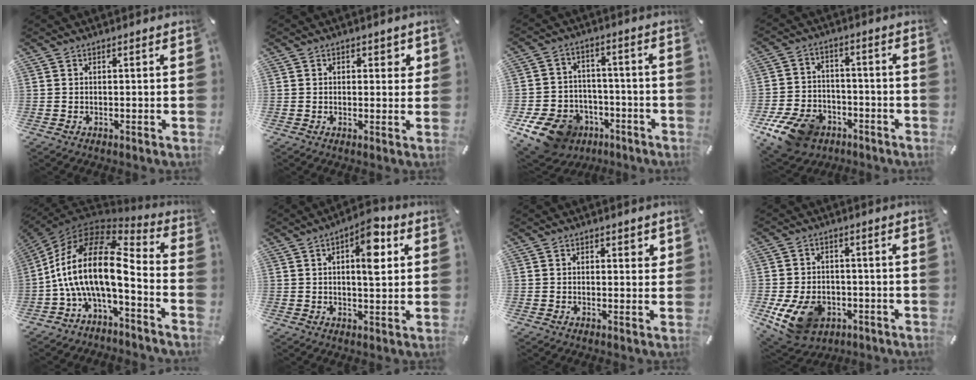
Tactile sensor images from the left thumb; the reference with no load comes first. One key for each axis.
{"total": 2.2, "fx": 0.6, "fy": 1.6, "fz": 1.5, "tx": -0.007, "ty": -0.001, "tz": 0.003}
{"total": 12.5, "fx": -7.2, "fy": 9.1, "fz": 4.5, "tx": -0.086, "ty": 0.052, "tz": -0.123}
{"total": 12.4, "fx": -7.6, "fy": 8.2, "fz": 5.3, "tx": -0.097, "ty": 0.053, "tz": -0.135}
{"total": 19.2, "fx": -0.6, "fy": 8.5, "fz": 17.2, "tx": -0.374, "ty": -0.023, "tz": -0.013}
{"total": 9.4, "fx": 2.9, "fy": 4.2, "fz": 7.9, "tx": -0.105, "ty": -0.007, "tz": 0.042}
{"total": 1.7, "fx": 0.6, "fy": 1.1, "fz": 1.2, "tx": -0.002, "ty": -0.003, "tz": 0.003}
{"total": 12.4, "fx": -4.6, "fy": 9.1, "fz": 7.0, "tx": -0.139, "ty": 0.020, "tz": -0.079}